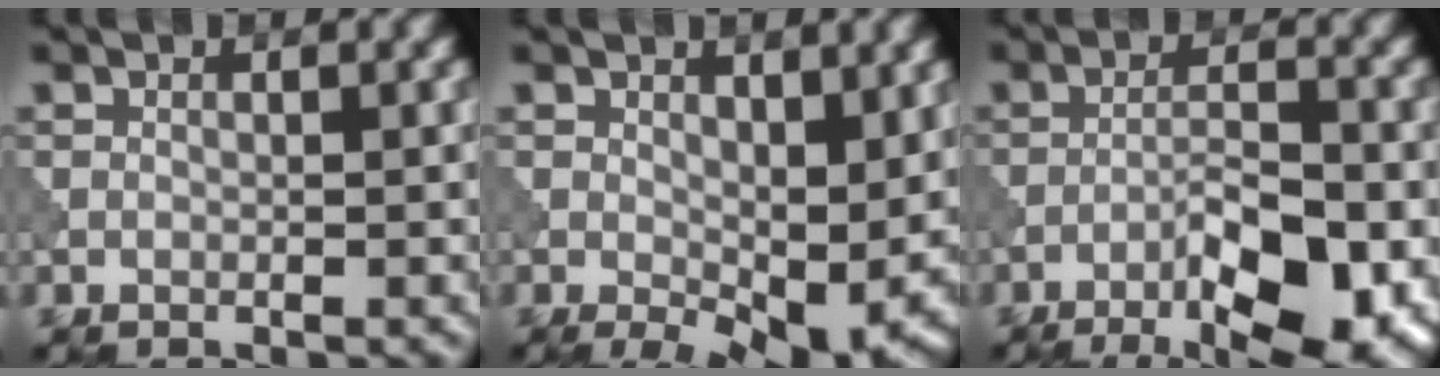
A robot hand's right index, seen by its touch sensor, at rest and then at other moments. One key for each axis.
{"total": 7.4, "fx": 0.0, "fy": 3.9, "fz": 6.3, "tx": -0.092, "ty": -0.021, "tz": 0.013}
{"total": 8.4, "fx": -4.3, "fy": 2.4, "fz": 6.8, "tx": -0.106, "ty": 0.001, "tz": -0.062}